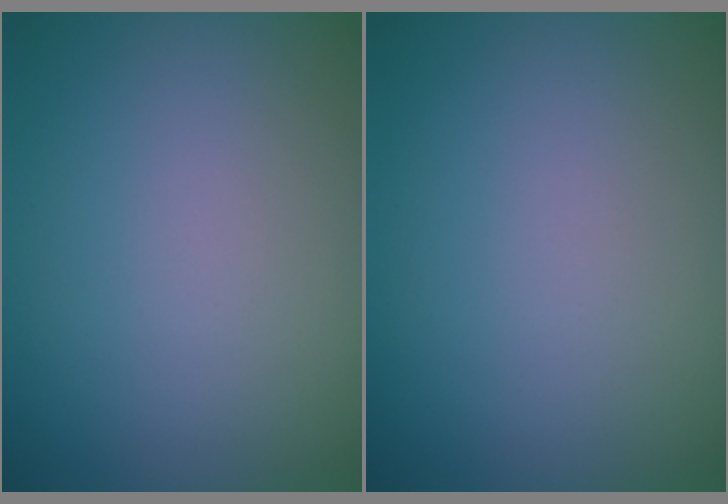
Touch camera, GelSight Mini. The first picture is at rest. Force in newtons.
{"total": 0.0}